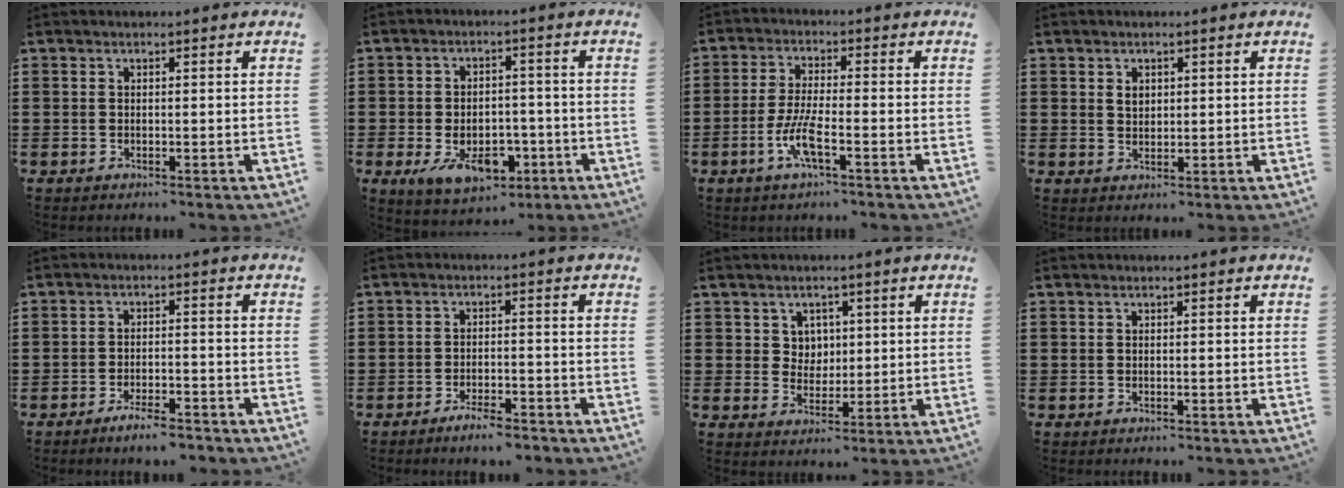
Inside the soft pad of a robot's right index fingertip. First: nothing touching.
{"total": 8.1, "force": [-3.3, 4.9, 5.5], "torque": [-0.099, -0.003, -0.061]}
{"total": 5.7, "force": [-2.5, 1.0, 5.0], "torque": [-0.109, -0.011, -0.050]}
{"total": 1.7, "force": [0.7, 1.2, 0.9], "torque": [-0.021, 0.006, 0.012]}
{"total": 3.8, "force": [-3.4, 0.2, 1.8], "torque": [-0.036, -0.001, -0.065]}
{"total": 3.5, "force": [-3.2, 0.2, 1.5], "torque": [-0.033, -0.001, -0.063]}
{"total": 3.6, "force": [1.6, 3.1, 0.7], "torque": [-0.020, 0.010, 0.027]}
{"total": 0.0}